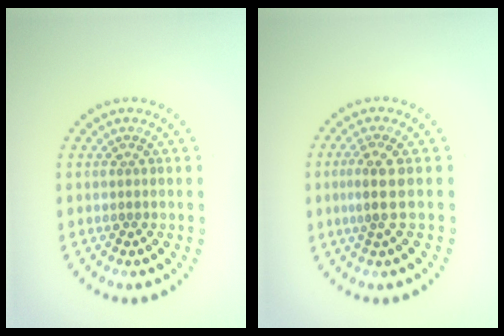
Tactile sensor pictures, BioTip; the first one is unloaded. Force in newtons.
{"total": 2.4, "press": 2.1, "slide": 1.3}